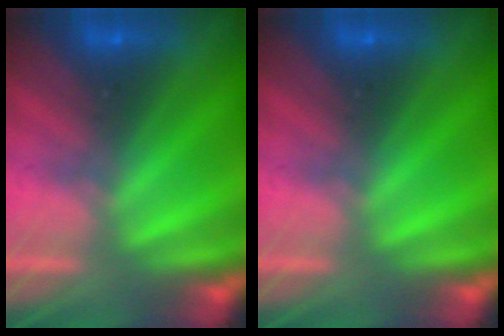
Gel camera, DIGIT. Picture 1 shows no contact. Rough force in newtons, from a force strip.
{"total": 0.0}